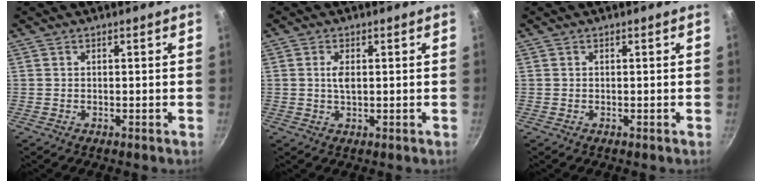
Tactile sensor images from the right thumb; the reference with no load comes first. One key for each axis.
{"total": 2.6, "fx": 0.5, "fy": 1.2, "fz": 2.2, "tx": -0.042, "ty": 0.001, "tz": 0.010}
{"total": 0.0}